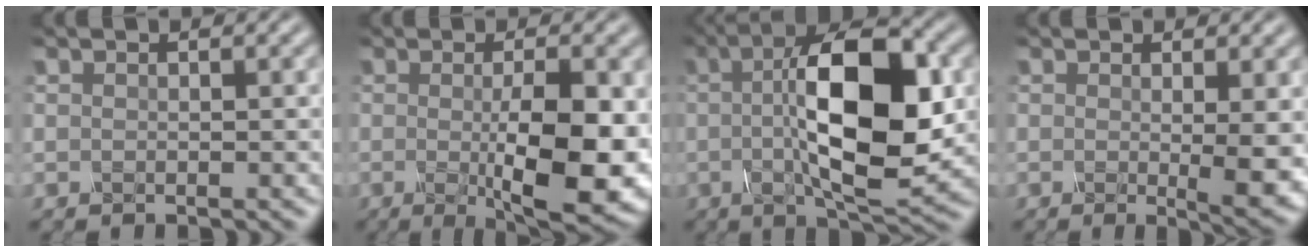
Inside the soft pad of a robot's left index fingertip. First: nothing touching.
{"total": 9.7, "force": [-1.1, 2.7, 9.3], "torque": [-0.135, -0.020, -0.009]}
{"total": 12.2, "force": [0.5, 4.2, 11.5], "torque": [-0.178, 0.008, 0.005]}
{"total": 4.2, "force": [-0.1, 0.7, 4.2], "torque": [-0.059, -0.011, 0.002]}